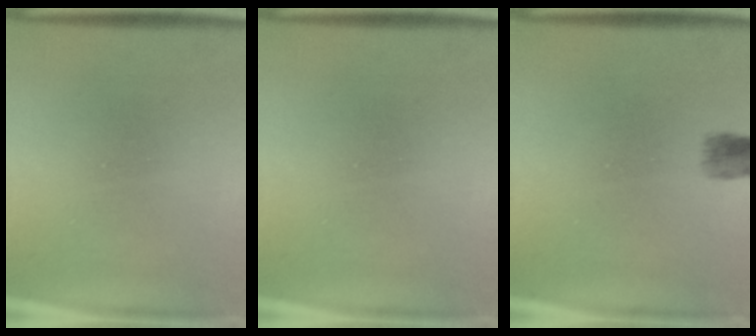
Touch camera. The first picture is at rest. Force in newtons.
{"total": 0.0}
{"total": 1.3}